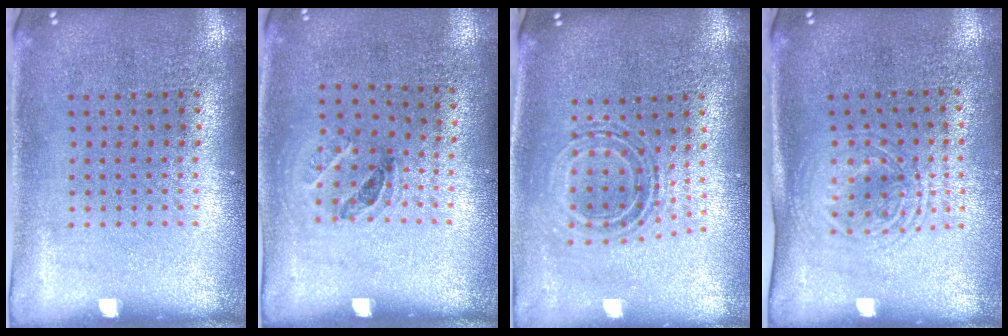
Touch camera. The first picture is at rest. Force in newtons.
{"total": 1.1, "press": 0.7, "slide": 0.9}
{"total": 0.8, "press": 0.8, "slide": 0.1}
{"total": 1.6, "press": 1.3, "slide": 0.9}